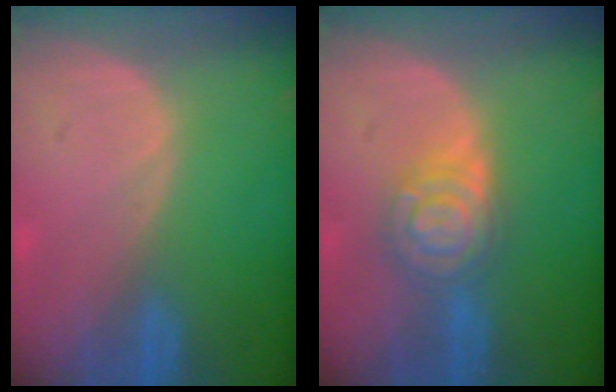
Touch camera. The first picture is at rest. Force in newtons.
{"total": 6.7, "press": 6.6, "slide": 0.4}